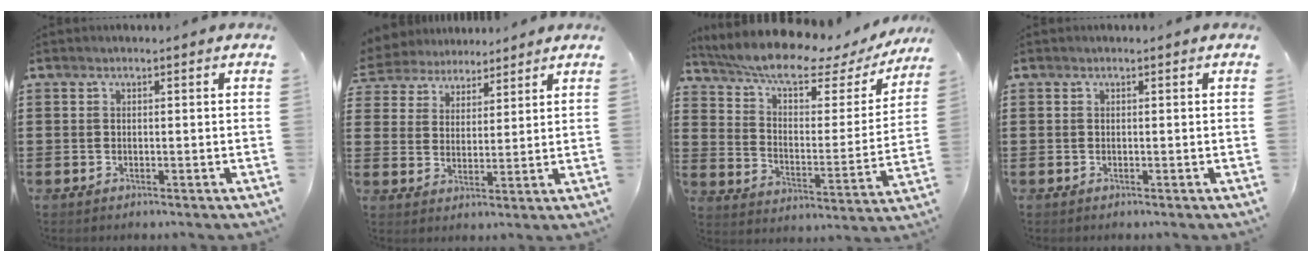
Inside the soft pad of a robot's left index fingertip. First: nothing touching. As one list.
[{"total": 4.9, "force": [4.5, 1.9, 0.0], "torque": [-0.027, -0.016, 0.080]}, {"total": 8.9, "force": [7.1, 1.5, 5.1], "torque": [-0.119, -0.042, 0.117]}, {"total": 0.0}]